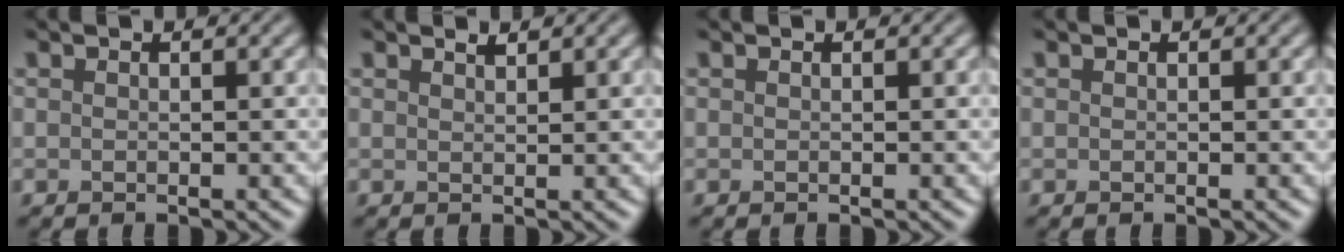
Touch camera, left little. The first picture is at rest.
{"total": 0.8, "force": [0.7, 0.1, 0.3], "torque": [-0.004, -0.002, 0.014]}
{"total": 0.0}
{"total": 0.0}